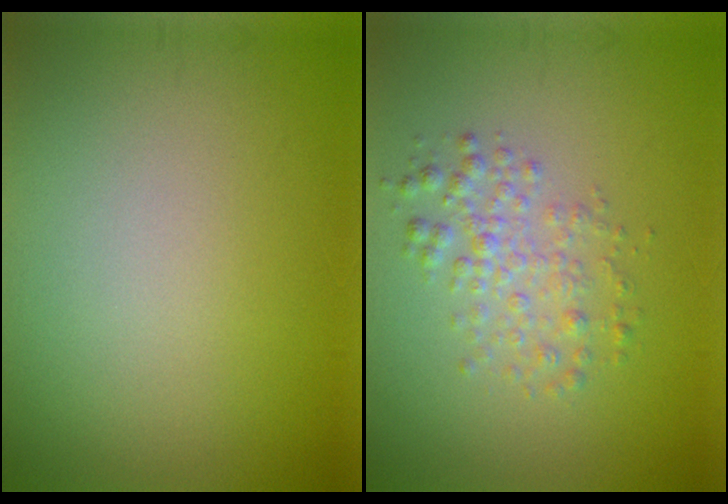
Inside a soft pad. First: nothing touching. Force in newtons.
{"total": 2.6, "press": 2.6, "slide": 0.1}